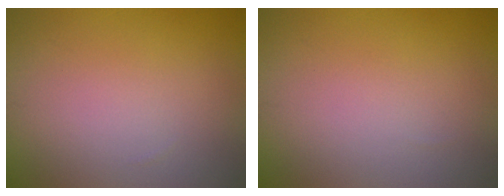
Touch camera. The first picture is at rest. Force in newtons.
{"total": 0.0}